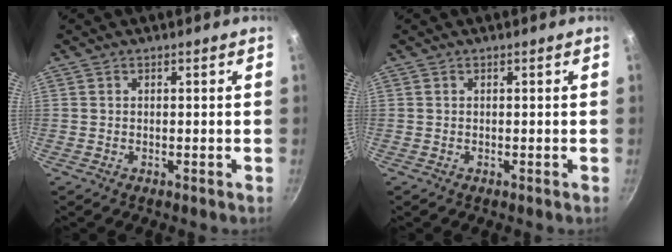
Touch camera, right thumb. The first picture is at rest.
{"total": 0.0}